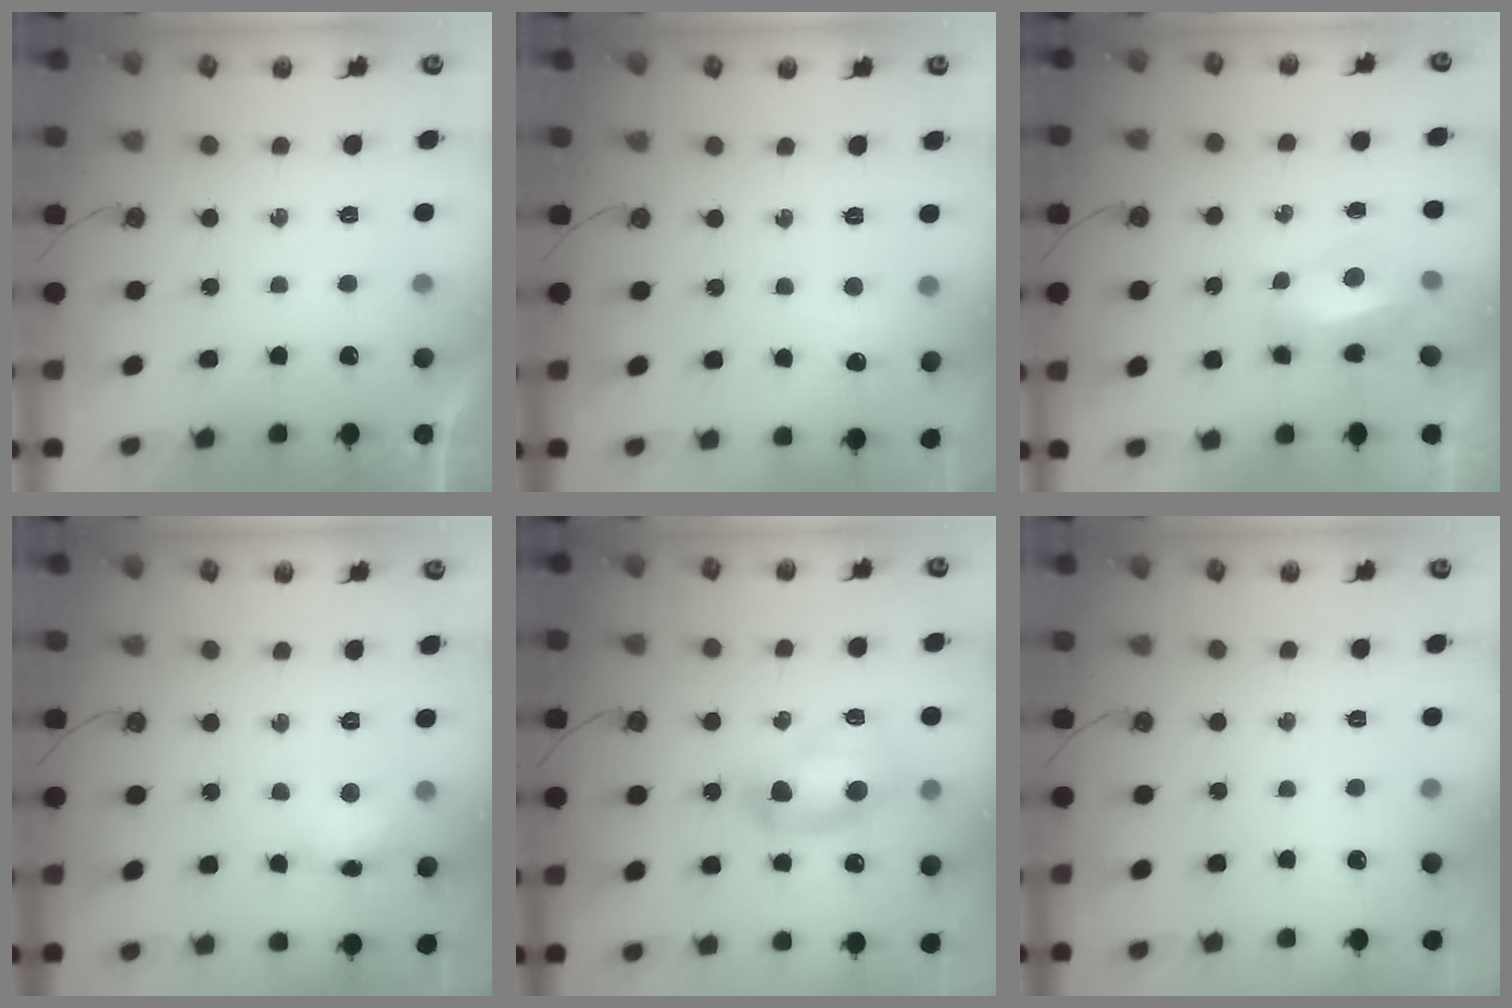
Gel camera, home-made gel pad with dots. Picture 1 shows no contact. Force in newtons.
{"total": 3.8, "press": 3.8, "slide": 0.7}
{"total": 8.0, "press": 7.9, "slide": 0.9}
{"total": 8.4, "press": 8.4, "slide": 0.7}
{"total": 13.5, "press": 13.4, "slide": 0.9}
{"total": 0.0}